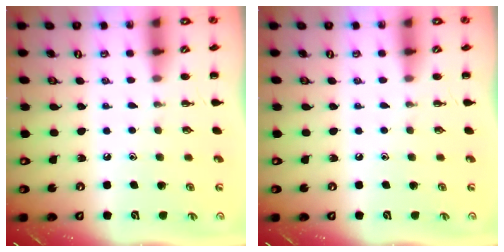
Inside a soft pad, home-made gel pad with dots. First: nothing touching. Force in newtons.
{"total": 0.0}